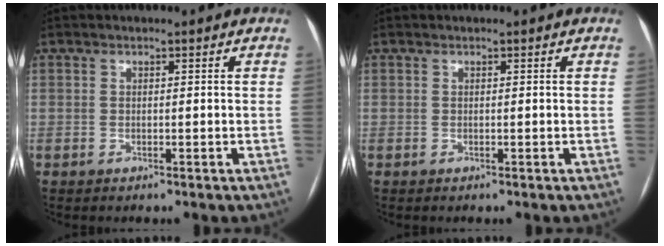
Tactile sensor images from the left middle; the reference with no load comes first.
{"total": 0.0}